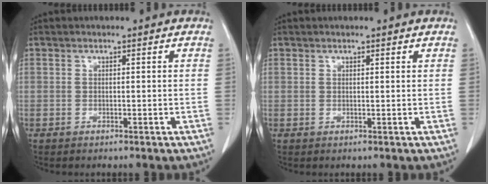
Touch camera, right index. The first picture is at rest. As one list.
[{"total": 0.7, "force": [0.4, 0.3, 0.4], "torque": [-0.012, 0.001, 0.007]}]